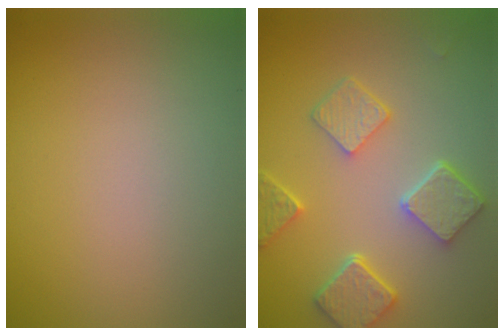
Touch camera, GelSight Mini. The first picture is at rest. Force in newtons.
{"total": 5.5, "press": 4.4, "slide": 3.3}